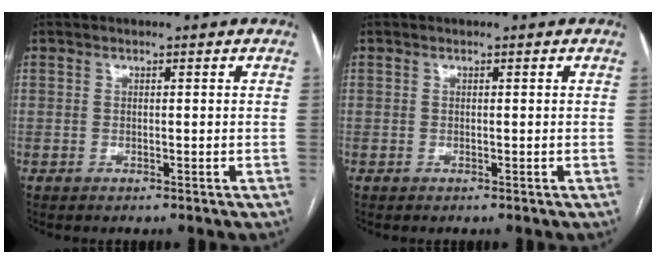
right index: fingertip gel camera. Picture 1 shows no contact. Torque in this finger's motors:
{"motor_torque": [0.00, 0.00, 0.00, 0.00]}